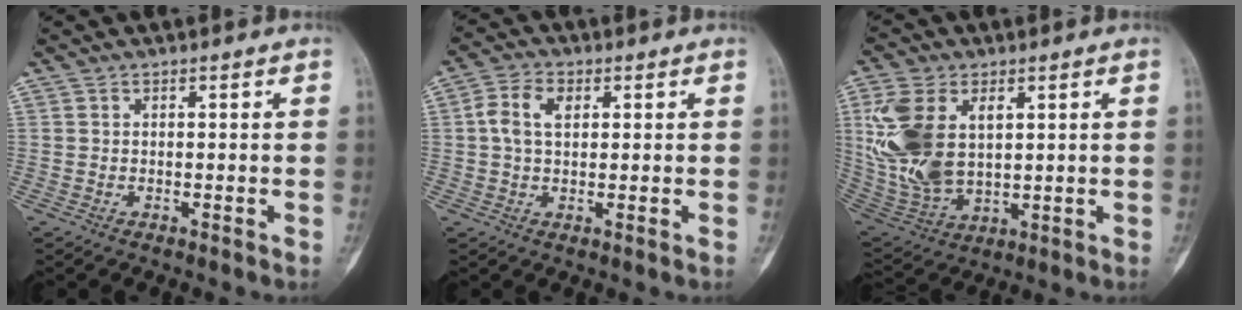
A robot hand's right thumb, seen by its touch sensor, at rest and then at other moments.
{"total": 5.7, "force": [1.2, 3.5, 4.3], "torque": [-0.085, 0.013, 0.019]}
{"total": 16.4, "force": [3.4, 10.2, 12.4], "torque": [-0.256, -0.011, 0.078]}